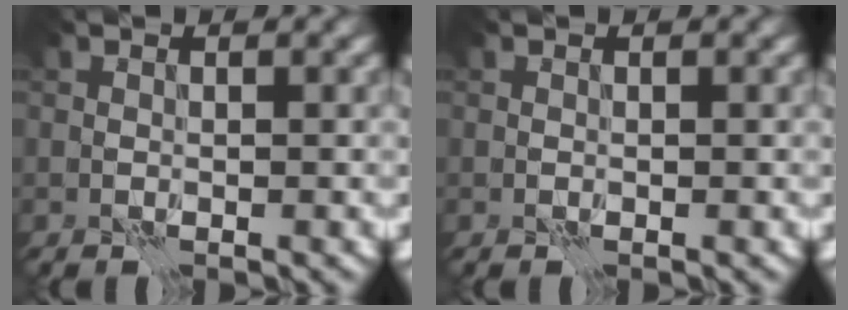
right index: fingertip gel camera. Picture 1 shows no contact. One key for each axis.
{"total": 0.0}